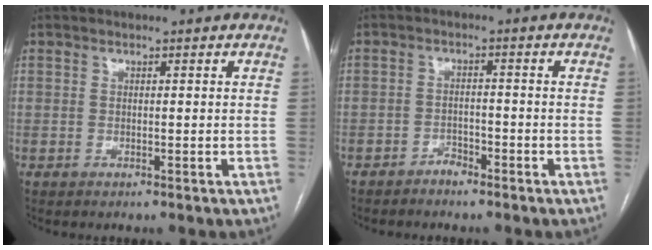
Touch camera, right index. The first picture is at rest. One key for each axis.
{"total": 2.2, "fx": -1.9, "fy": 0.9, "fz": 0.7, "tx": -0.009, "ty": 0.004, "tz": -0.031}